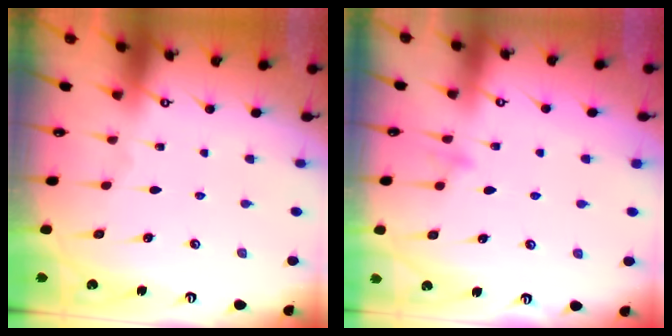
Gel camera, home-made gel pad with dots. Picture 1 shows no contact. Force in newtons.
{"total": 6.7, "press": 6.7, "slide": 0.6}